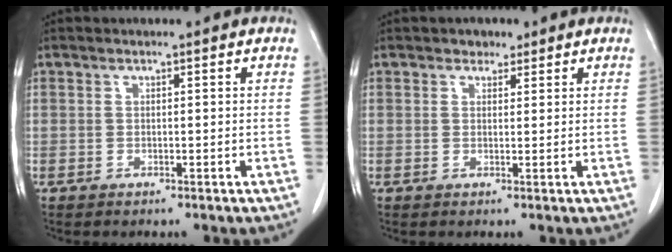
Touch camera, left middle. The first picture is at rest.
{"total": 1.8, "force": [1.2, 1.2, 0.3], "torque": [-0.004, 0.000, 0.016]}